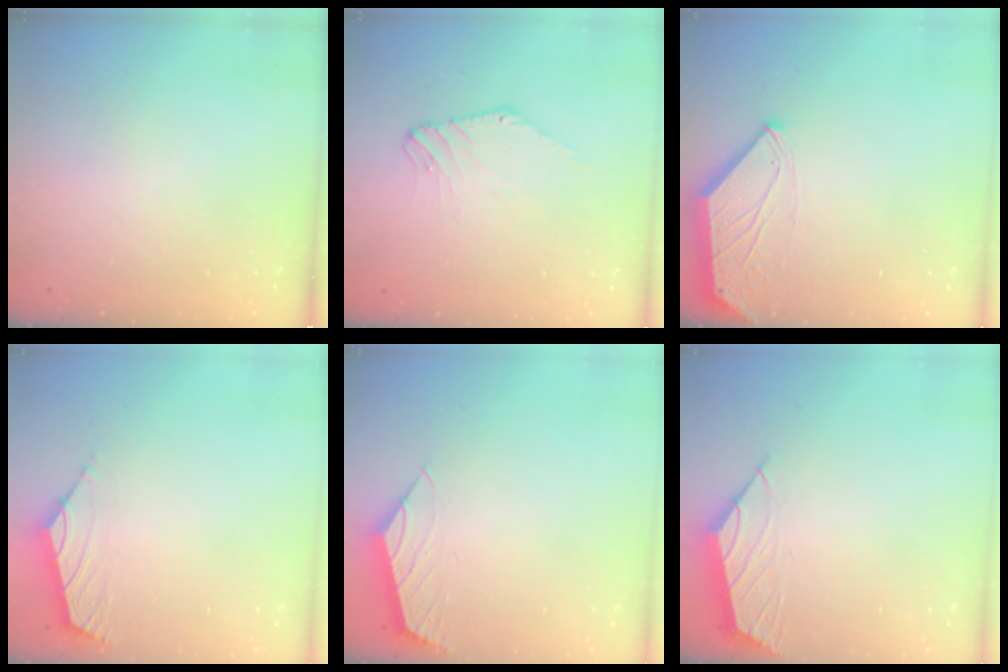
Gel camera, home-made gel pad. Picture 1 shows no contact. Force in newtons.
{"total": 2.0, "press": 2.0, "slide": 0.5}
{"total": 0.5, "press": 0.5, "slide": 0.3}
{"total": 1.8, "press": 1.6, "slide": 0.7}
{"total": 2.1, "press": 2.0, "slide": 0.6}
{"total": 2.1, "press": 2.0, "slide": 0.5}